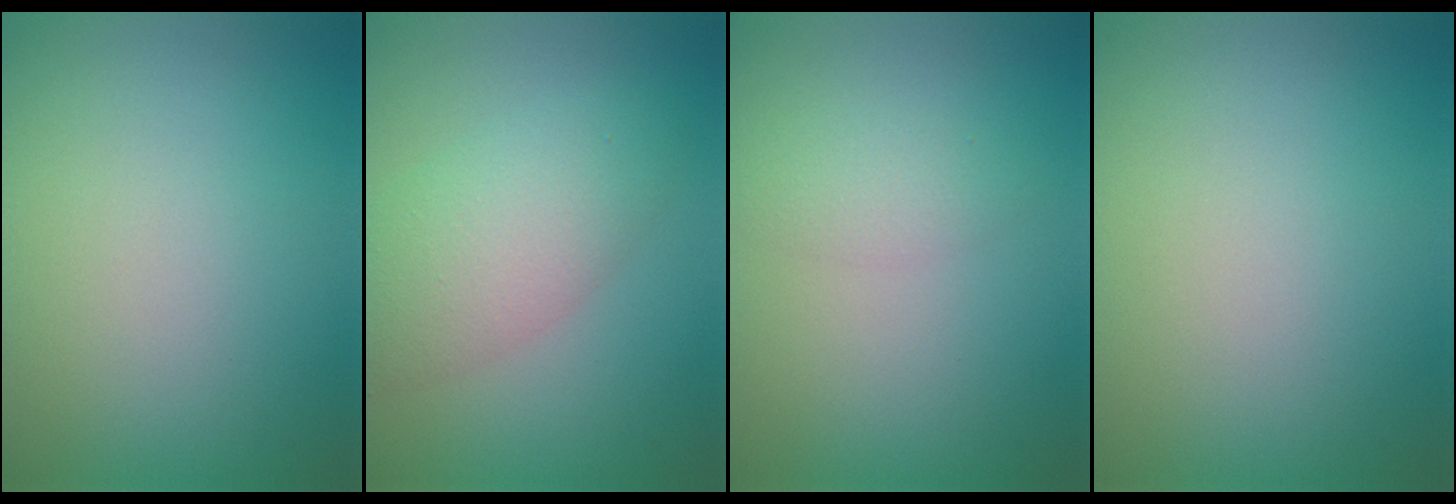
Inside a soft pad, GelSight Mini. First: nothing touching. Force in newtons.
{"total": 4.9, "press": 4.9, "slide": 0.2}
{"total": 1.8, "press": 1.8, "slide": 0.0}
{"total": 0.0}